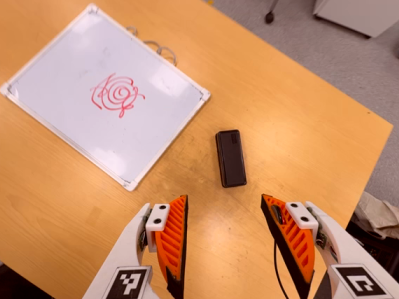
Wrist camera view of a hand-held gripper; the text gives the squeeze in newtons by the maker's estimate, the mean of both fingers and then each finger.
{"total": 0.0}